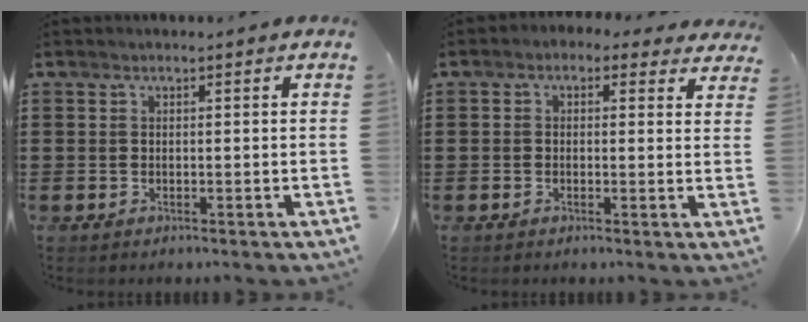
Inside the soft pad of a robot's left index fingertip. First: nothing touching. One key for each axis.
{"total": 1.4, "fx": 0.3, "fy": 1.1, "fz": 0.8, "tx": -0.022, "ty": 0.008, "tz": 0.003}